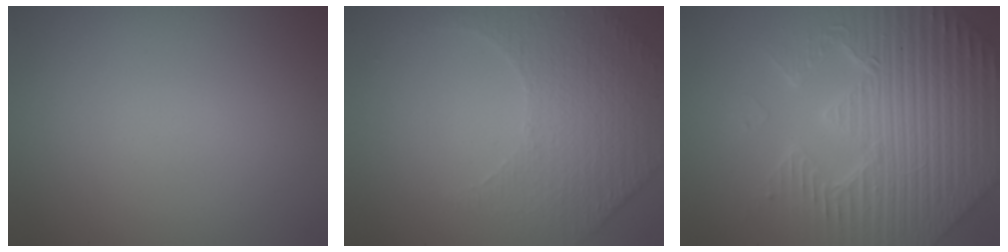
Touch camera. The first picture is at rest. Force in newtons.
{"total": 5.2, "press": 3.4, "slide": 4.0}
{"total": 7.7, "press": 7.4, "slide": 1.9}